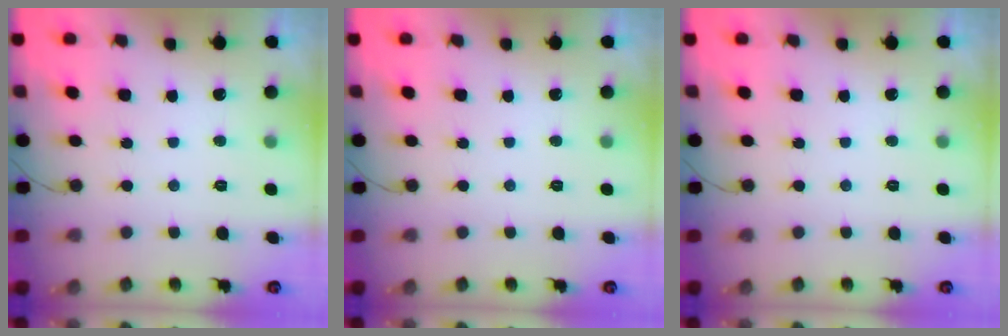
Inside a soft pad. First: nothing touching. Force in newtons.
{"total": 0.0}
{"total": 0.0}